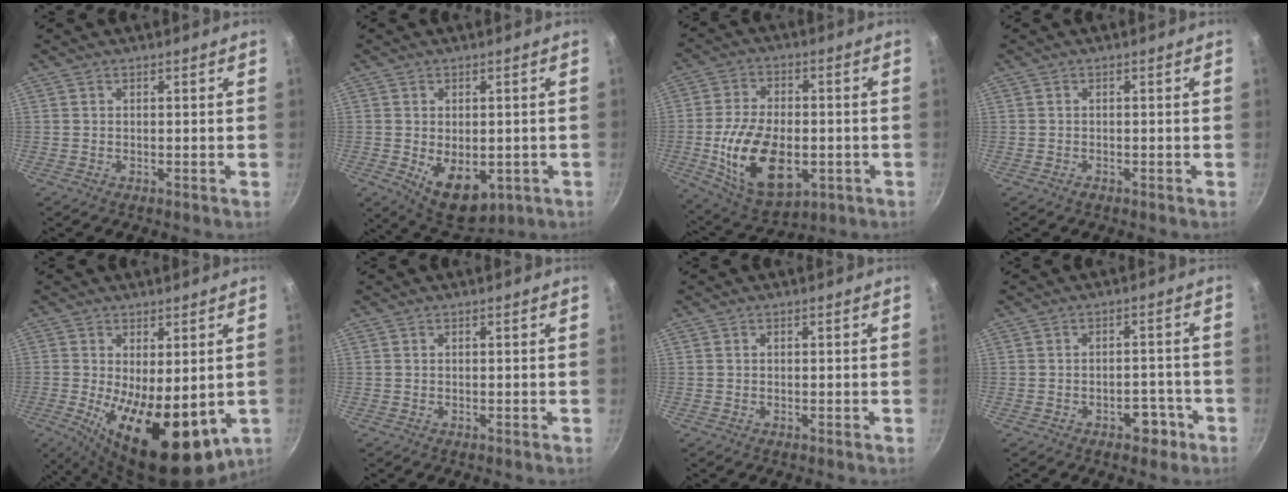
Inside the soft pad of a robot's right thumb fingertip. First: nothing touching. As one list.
[{"total": 10.0, "force": [-2.1, 6.3, 7.5], "torque": [-0.088, -0.011, -0.011]}, {"total": 18.1, "force": [-3.6, 10.6, 14.2], "torque": [-0.243, 0.006, -0.047]}, {"total": 0.6, "force": [-0.4, 0.3, 0.2], "torque": [-0.005, 0.003, -0.007]}, {"total": 16.4, "force": [-2.6, 7.3, 14.5], "torque": [-0.204, -0.021, -0.023]}, {"total": 0.0}, {"total": 0.0}, {"total": 4.7, "force": [-2.6, 2.9, 2.7], "torque": [-0.011, 0.025, -0.026]}]